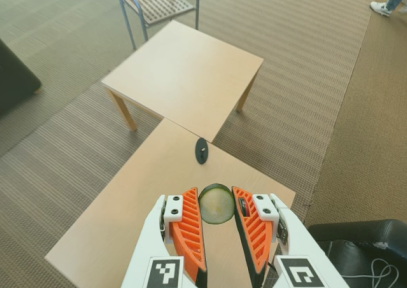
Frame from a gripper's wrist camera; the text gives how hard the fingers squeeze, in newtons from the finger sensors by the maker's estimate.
{"total": 7.6, "left": 7.9, "right": 7.3}